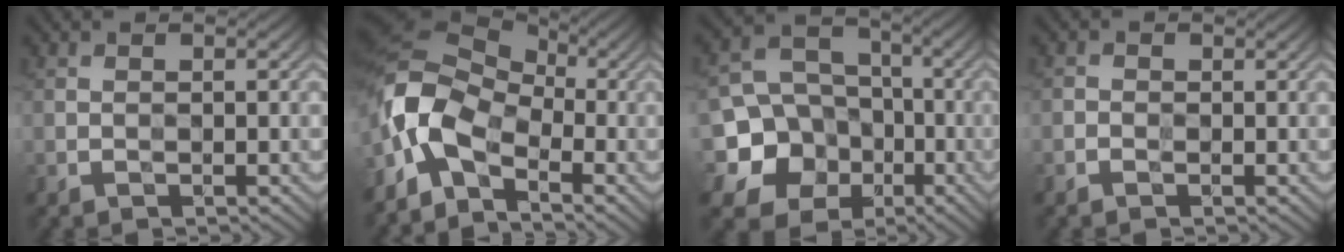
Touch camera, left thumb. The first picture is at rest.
{"total": 10.1, "force": [-3.9, 5.8, 7.3], "torque": [-0.165, 0.002, -0.100]}
{"total": 13.5, "force": [-4.5, 11.9, 4.4], "torque": [-0.134, -0.022, -0.105]}
{"total": 0.6, "force": [-0.3, 0.6, 0.0], "torque": [0.001, -0.003, -0.011]}